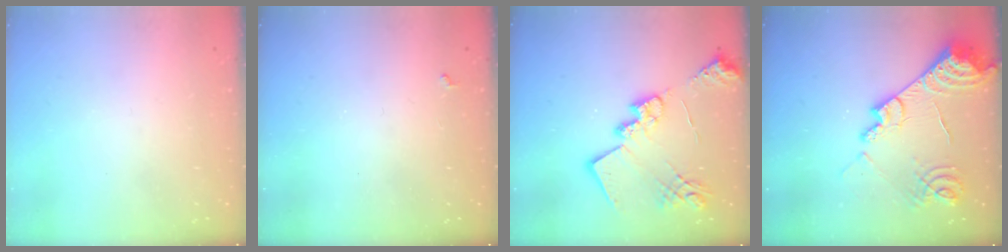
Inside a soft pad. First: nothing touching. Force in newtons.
{"total": 3.0, "press": 2.9, "slide": 0.5}
{"total": 19.5, "press": 19.4, "slide": 1.7}
{"total": 17.4, "press": 17.4, "slide": 1.3}